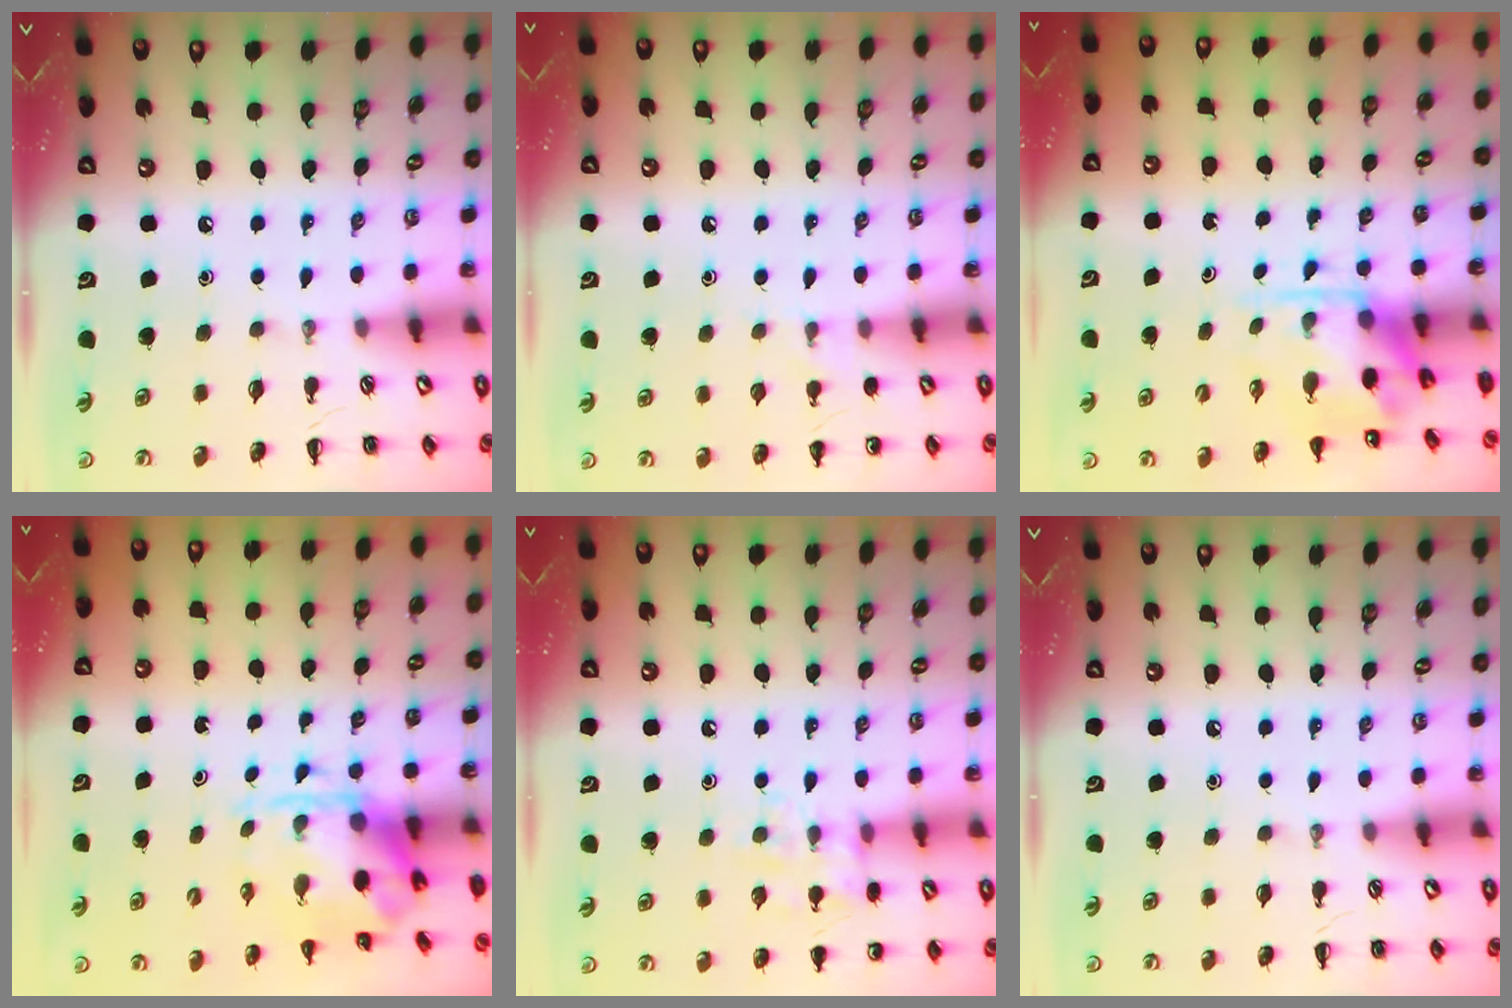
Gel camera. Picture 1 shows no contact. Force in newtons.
{"total": 4.6, "press": 4.3, "slide": 1.5}
{"total": 3.5, "press": 3.4, "slide": 0.6}
{"total": 3.7, "press": 3.6, "slide": 0.9}
{"total": 9.0, "press": 9.0, "slide": 0.8}
{"total": 0.0}